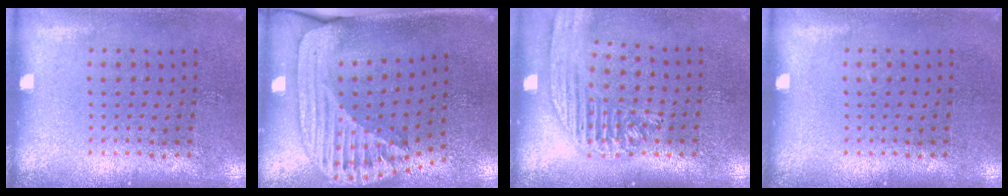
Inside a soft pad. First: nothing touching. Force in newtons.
{"total": 2.5, "press": 1.7, "slide": 1.9}
{"total": 1.7, "press": 1.5, "slide": 0.7}
{"total": 0.0}